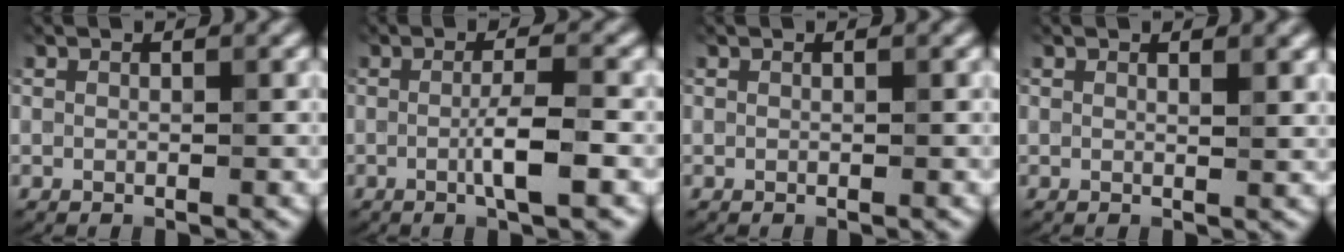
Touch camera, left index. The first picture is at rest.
{"total": 3.5, "force": [-0.8, 0.1, 3.4], "torque": [-0.062, 0.006, -0.016]}
{"total": 0.0}
{"total": 1.2, "force": [0.7, 0.2, 0.9], "torque": [-0.017, 0.001, 0.012]}